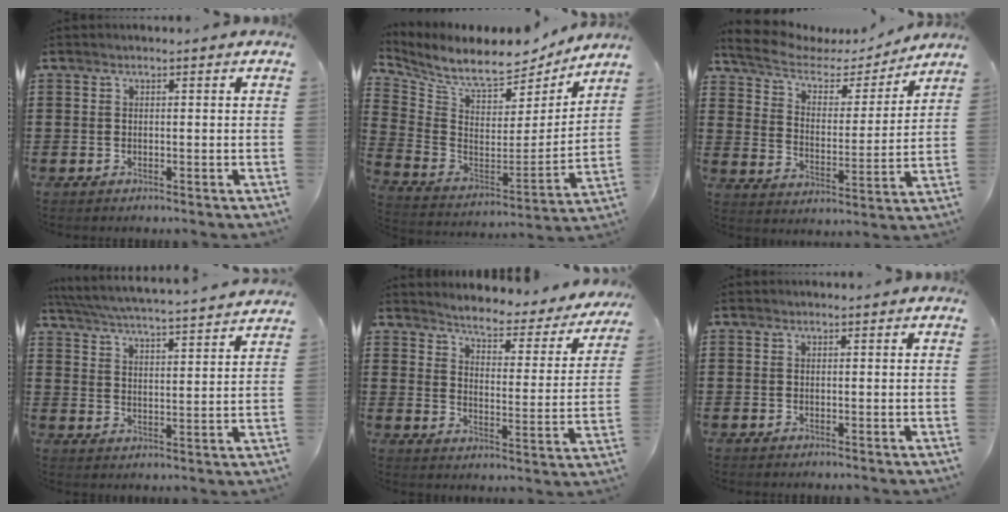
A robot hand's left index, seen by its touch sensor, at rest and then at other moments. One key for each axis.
{"total": 8.4, "fx": 7.3, "fy": 2.2, "fz": 3.7, "tx": -0.098, "ty": -0.057, "tz": 0.123}
{"total": 5.6, "fx": 4.7, "fy": 2.1, "fz": 2.3, "tx": -0.070, "ty": -0.026, "tz": 0.077}
{"total": 4.9, "fx": 4.7, "fy": -0.7, "fz": 1.1, "tx": -0.046, "ty": -0.039, "tz": 0.076}
{"total": 3.6, "fx": 3.5, "fy": 0.1, "fz": 0.8, "tx": -0.038, "ty": -0.034, "tz": 0.051}
{"total": 0.0}